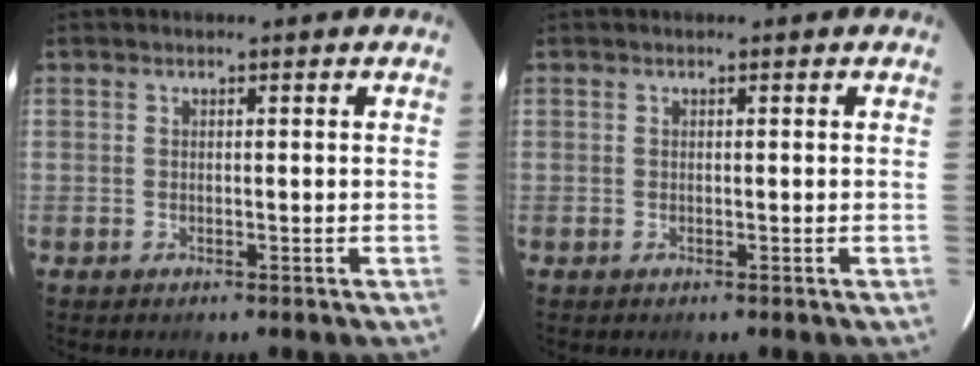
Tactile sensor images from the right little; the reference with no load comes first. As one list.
[{"total": 0.0}]